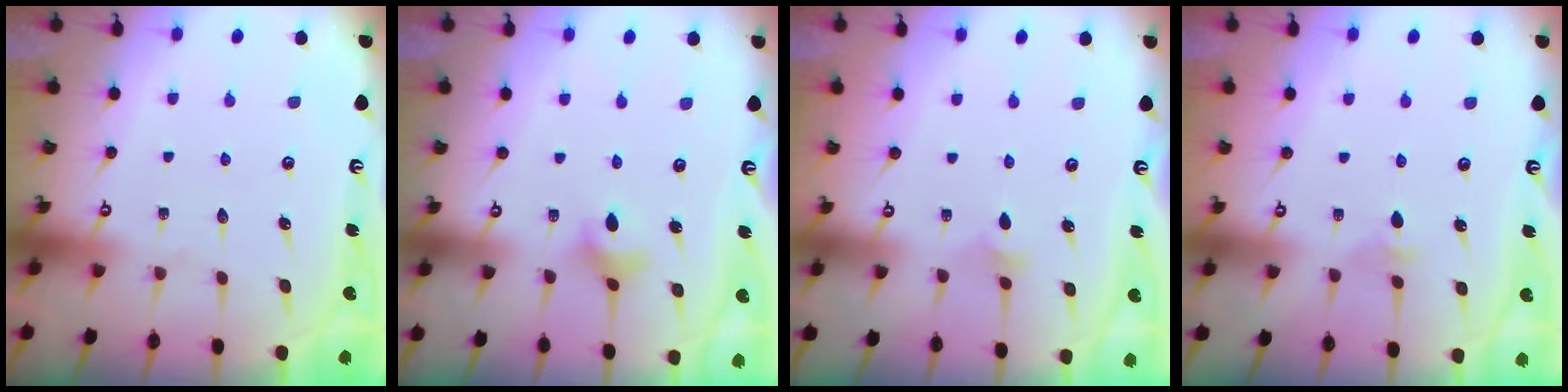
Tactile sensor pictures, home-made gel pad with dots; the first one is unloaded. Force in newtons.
{"total": 4.2, "press": 4.1, "slide": 0.6}
{"total": 2.1, "press": 2.1, "slide": 0.5}
{"total": 2.9, "press": 2.8, "slide": 0.8}